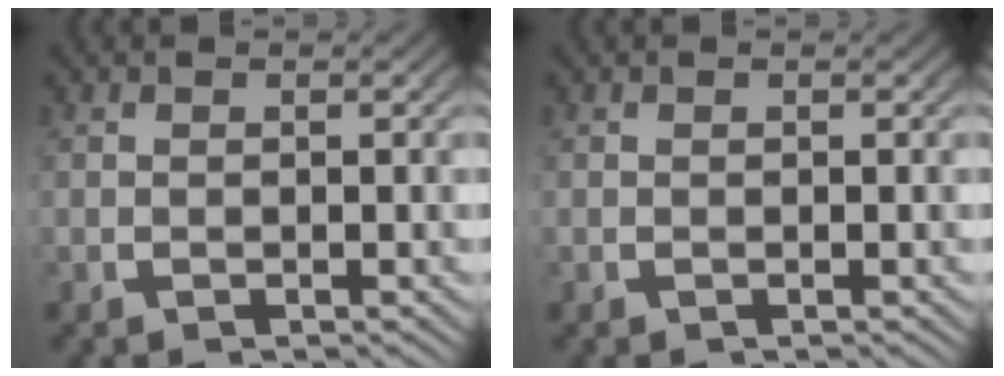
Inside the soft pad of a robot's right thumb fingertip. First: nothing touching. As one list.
[{"total": 0.0}]